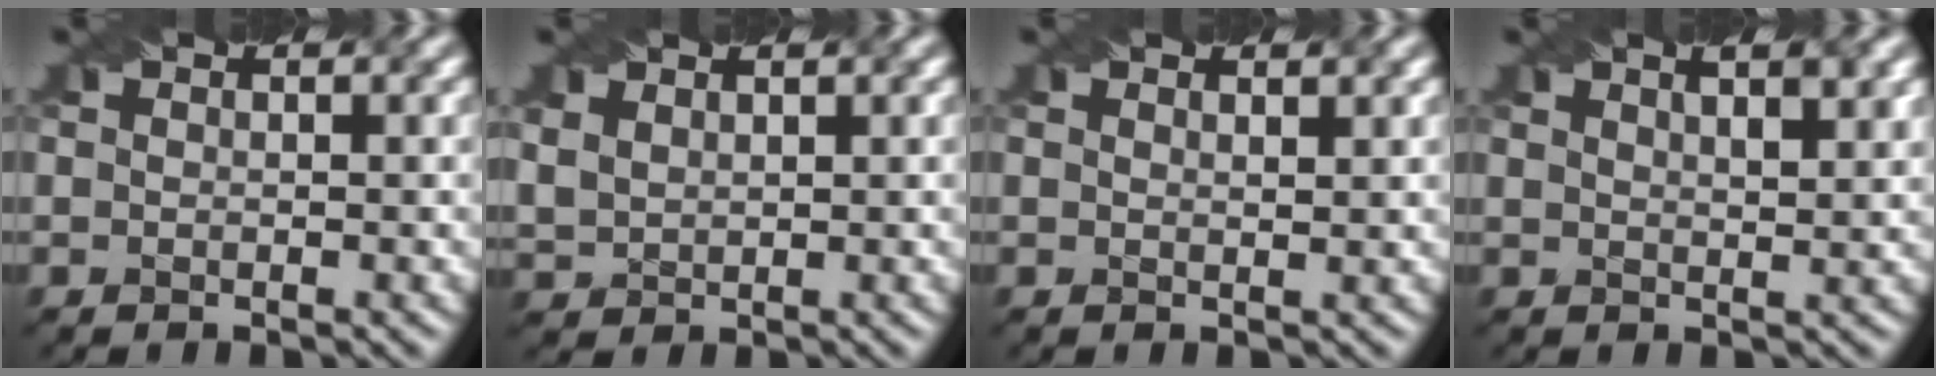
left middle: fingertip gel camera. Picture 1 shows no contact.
{"total": 2.3, "force": [1.6, 1.3, 1.0], "torque": [-0.029, 0.000, 0.038]}
{"total": 1.6, "force": [1.1, 0.5, 1.1], "torque": [-0.009, 0.003, 0.006]}
{"total": 4.2, "force": [2.6, 1.5, 2.9], "torque": [-0.015, 0.016, 0.015]}